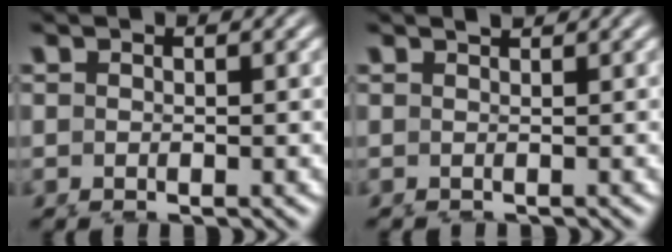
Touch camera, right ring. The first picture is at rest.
{"total": 0.6, "force": [-0.1, -0.5, -0.3], "torque": [0.008, -0.012, 0.011]}